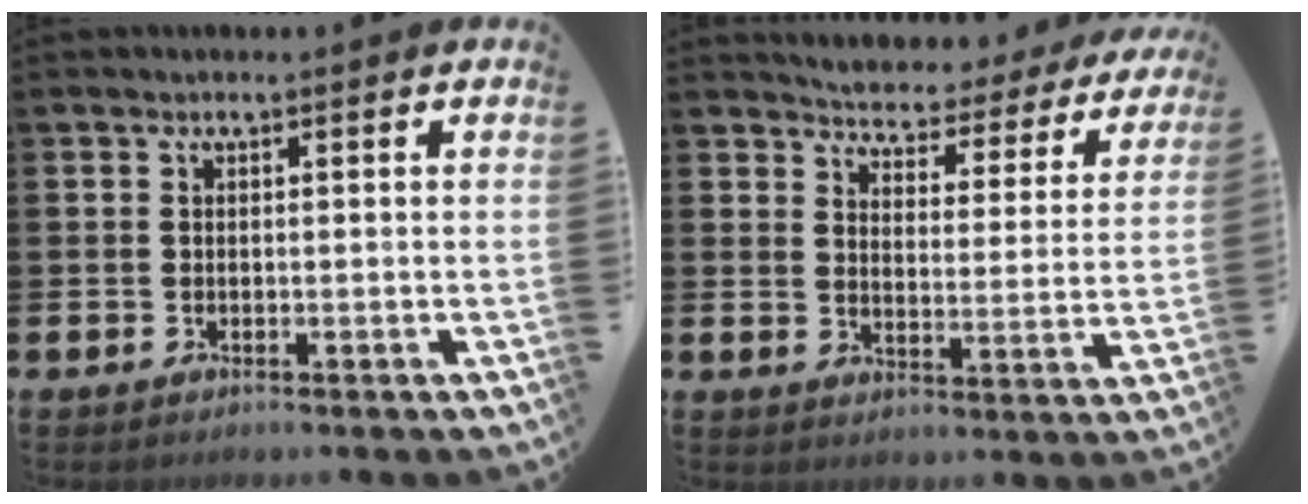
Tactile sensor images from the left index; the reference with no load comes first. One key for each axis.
{"total": 3.9, "fx": 3.9, "fy": 0.7, "fz": 0.2, "tx": -0.034, "ty": -0.038, "tz": 0.060}